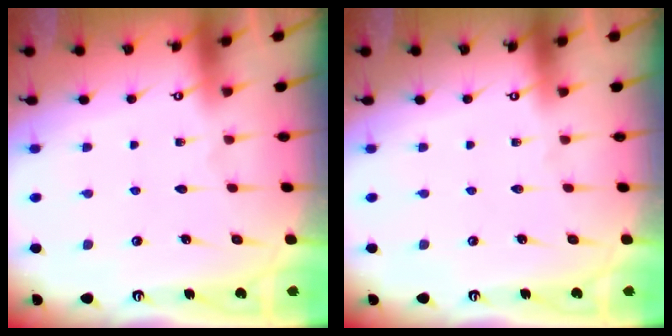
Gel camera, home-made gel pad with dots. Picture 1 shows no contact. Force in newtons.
{"total": 0.0}